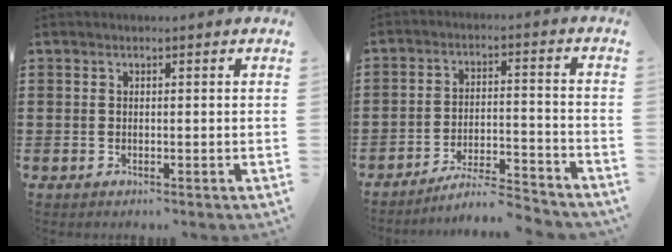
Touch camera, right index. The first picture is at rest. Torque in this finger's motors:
{"motor_torque": [1.22, 0.92, -0.02, -0.01]}